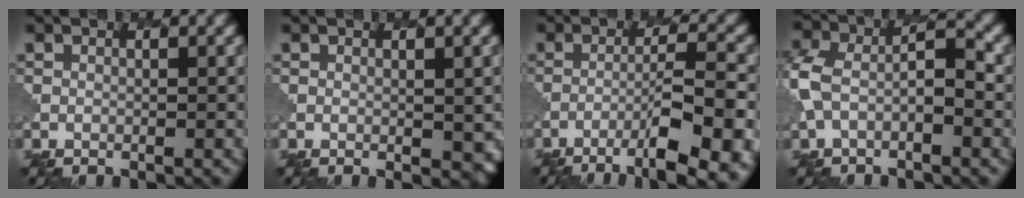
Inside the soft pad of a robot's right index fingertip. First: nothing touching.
{"total": 3.6, "force": [-0.4, 2.2, 2.8], "torque": [-0.030, -0.009, 0.000]}
{"total": 9.4, "force": [-5.4, 1.9, 7.5], "torque": [-0.107, 0.011, -0.079]}
{"total": 5.0, "force": [-0.8, 2.8, 4.1], "torque": [-0.095, 0.012, -0.024]}